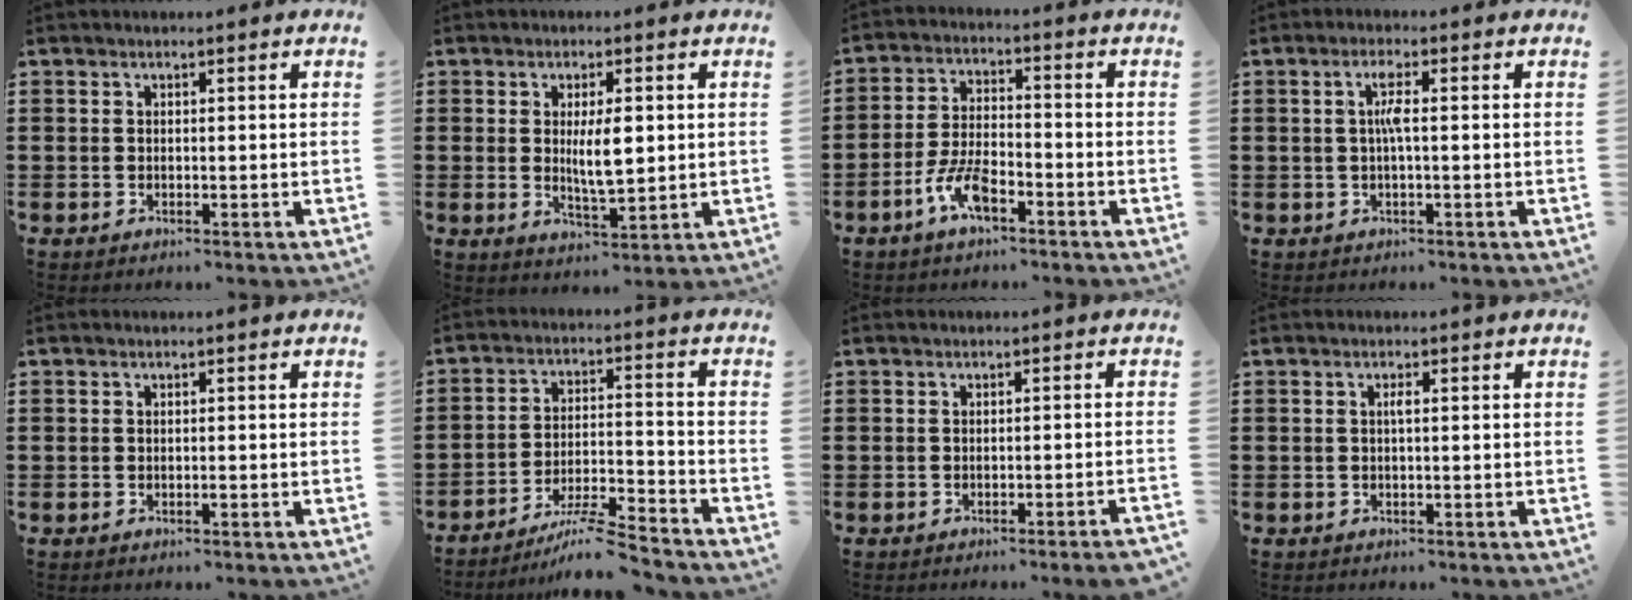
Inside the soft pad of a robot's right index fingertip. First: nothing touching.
{"total": 5.8, "force": [0.6, 2.0, 5.4], "torque": [-0.087, -0.001, 0.006]}
{"total": 6.7, "force": [-3.9, 2.4, 4.8], "torque": [-0.111, 0.002, -0.077]}
{"total": 3.0, "force": [-0.1, 0.3, 3.0], "torque": [-0.059, 0.001, -0.005]}
{"total": 0.5, "force": [-0.3, 0.1, 0.4], "torque": [-0.010, -0.004, -0.004]}
{"total": 7.6, "force": [-6.6, 0.1, 3.6], "torque": [-0.060, 0.002, -0.124]}
{"total": 1.5, "force": [-1.2, -0.3, 0.9], "torque": [-0.016, -0.001, -0.022]}
{"total": 0.9, "force": [0.0, 0.1, 0.9], "torque": [-0.018, -0.001, -0.001]}